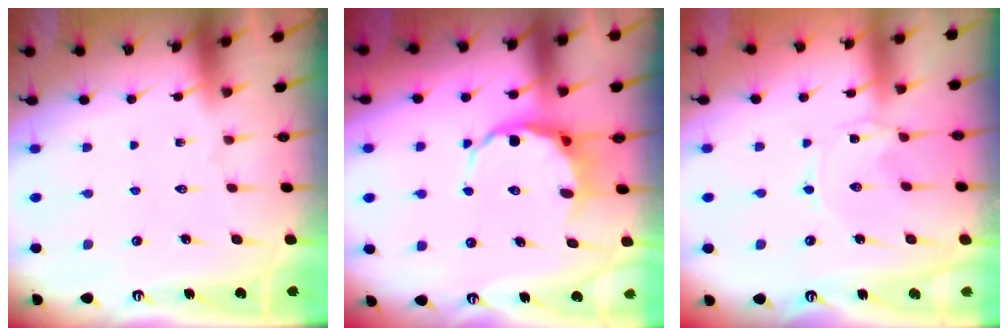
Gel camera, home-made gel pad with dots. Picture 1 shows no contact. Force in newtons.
{"total": 7.3, "press": 7.1, "slide": 1.7}
{"total": 0.0}